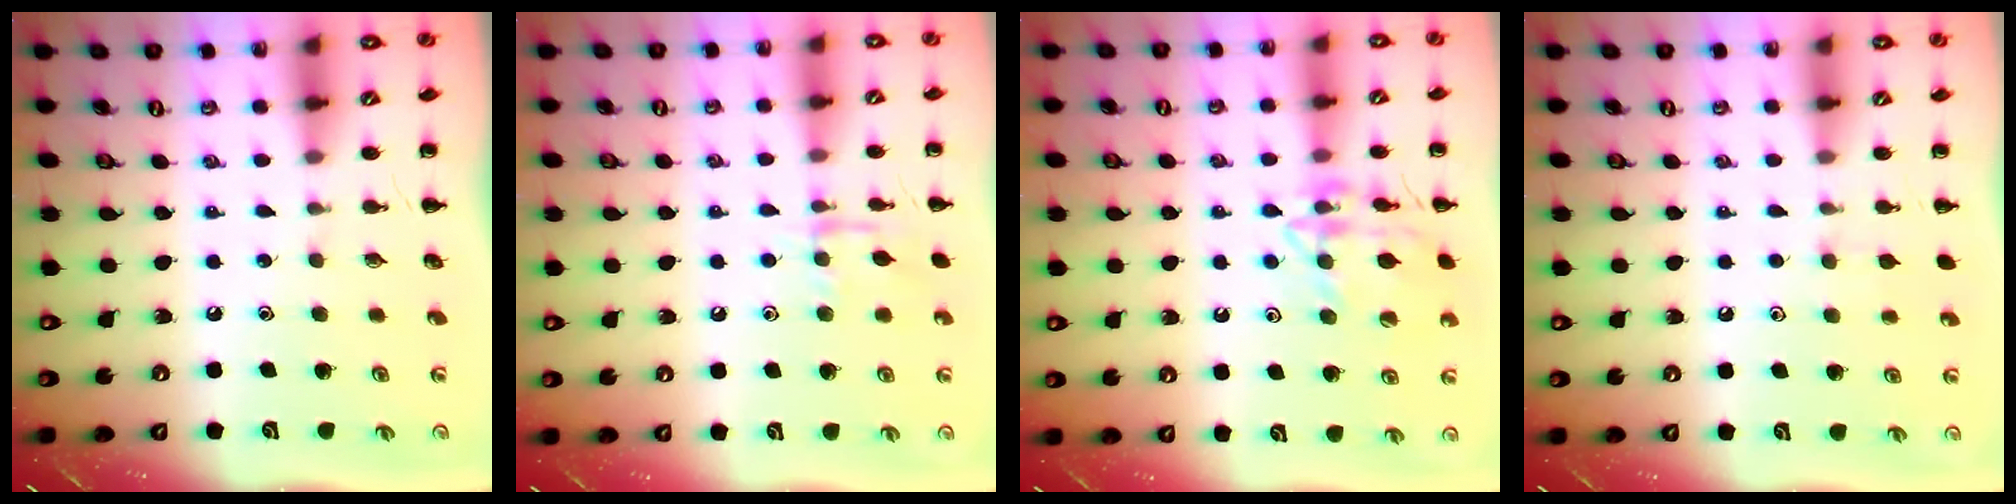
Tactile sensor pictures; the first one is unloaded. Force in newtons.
{"total": 8.2, "press": 8.2, "slide": 0.6}
{"total": 14.1, "press": 14.1, "slide": 1.0}
{"total": 4.9, "press": 4.7, "slide": 1.5}